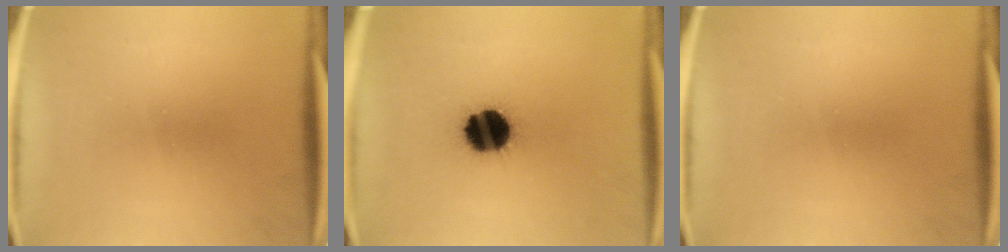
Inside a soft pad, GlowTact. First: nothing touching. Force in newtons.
{"total": 15.1}
{"total": 0.0}